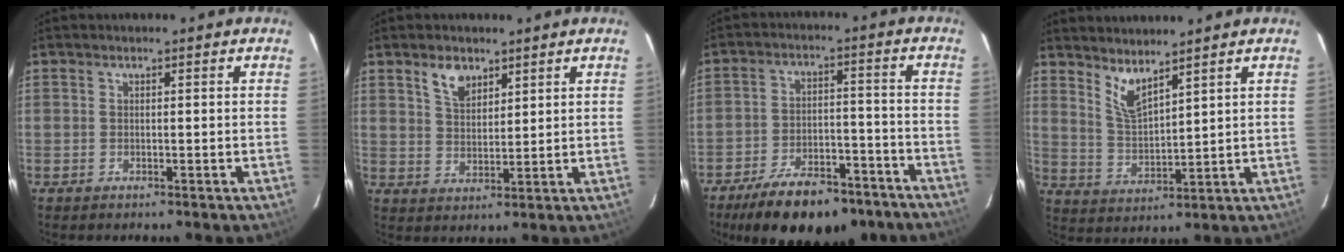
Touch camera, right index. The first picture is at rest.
{"total": 5.2, "force": [3.3, 2.8, 2.8], "torque": [-0.046, 0.005, 0.064]}
{"total": 19.9, "force": [-15.5, 7.7, 9.8], "torque": [-0.187, -0.002, -0.210]}
{"total": 5.9, "force": [4.6, 1.4, 3.4], "torque": [-0.066, -0.010, 0.096]}